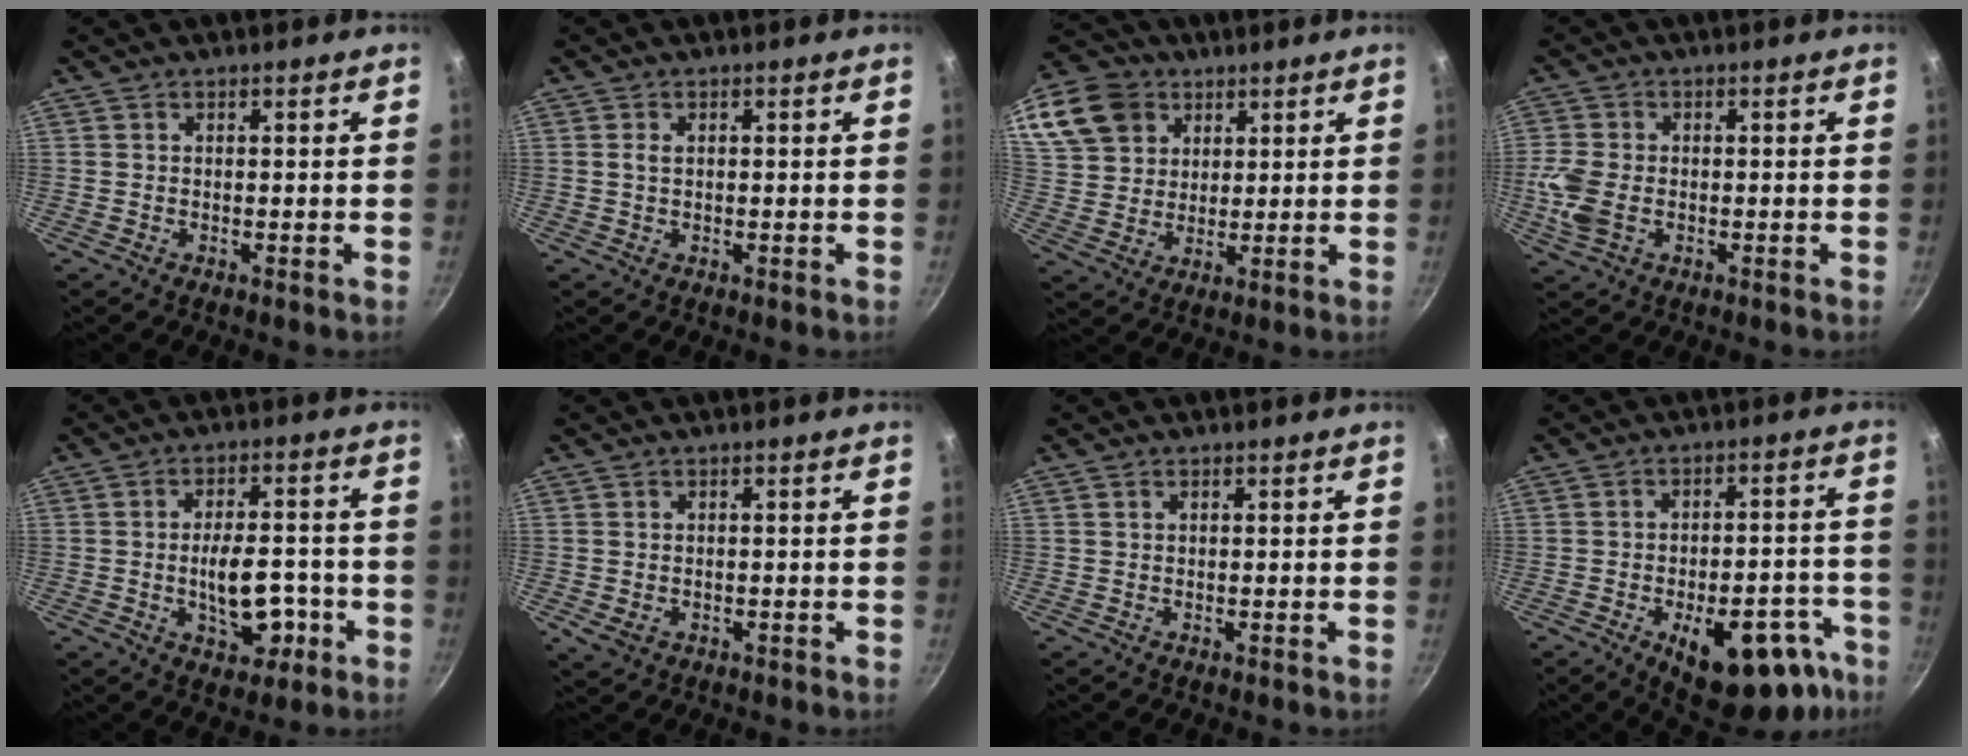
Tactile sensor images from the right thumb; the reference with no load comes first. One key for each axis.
{"total": 1.2, "fx": 0.2, "fy": 0.8, "fz": 0.9, "tx": -0.017, "ty": 0.003, "tz": 0.002}
{"total": 19.2, "fx": 9.3, "fy": 14.7, "fz": 8.1, "tx": -0.185, "ty": 0.015, "tz": 0.178}
{"total": 6.7, "fx": -1.4, "fy": 4.5, "fz": 4.7, "tx": -0.107, "ty": 0.002, "tz": -0.032}
{"total": 10.0, "fx": -2.6, "fy": 5.5, "fz": 7.9, "tx": -0.090, "ty": 0.016, "tz": -0.032}
{"total": 2.1, "fx": -0.2, "fy": 1.7, "fz": 1.3, "tx": -0.022, "ty": -0.004, "tz": 0.001}
{"total": 0.6, "fx": 0.4, "fy": 0.3, "fz": 0.3, "tx": -0.004, "ty": 0.002, "tz": 0.006}
{"total": 19.6, "fx": -9.6, "fy": 9.6, "fz": 14.0, "tx": -0.120, "ty": 0.037, "tz": -0.118}